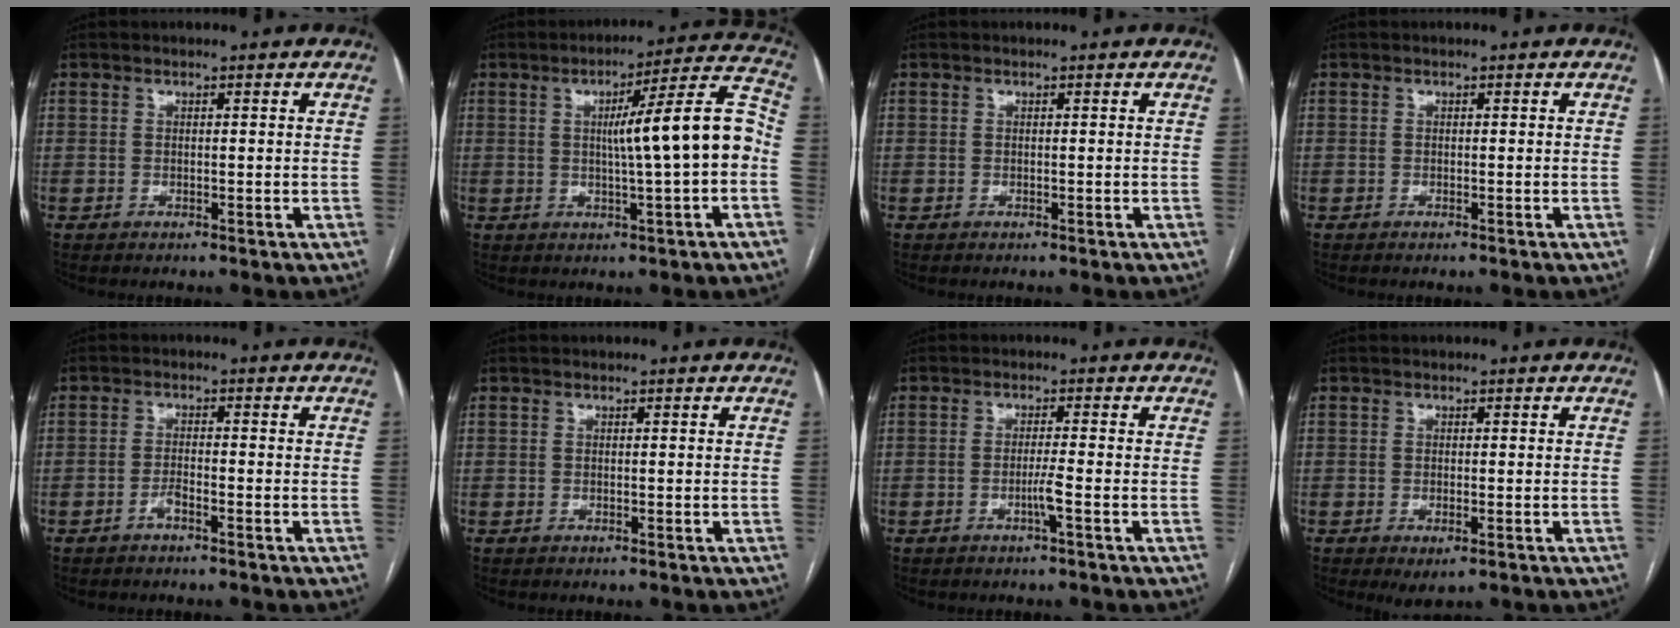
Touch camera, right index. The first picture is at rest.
{"total": 12.3, "force": [-0.6, -0.1, 12.3], "torque": [-0.173, 0.025, -0.012]}
{"total": 0.0}
{"total": 0.0}
{"total": 1.7, "force": [-1.1, 0.2, 1.2], "torque": [-0.023, 0.002, -0.022]}
{"total": 0.0}
{"total": 2.2, "force": [-1.0, -0.6, 1.9], "torque": [-0.035, -0.002, -0.019]}
{"total": 2.6, "force": [-1.2, 0.9, 2.1], "torque": [-0.033, -0.004, -0.010]}